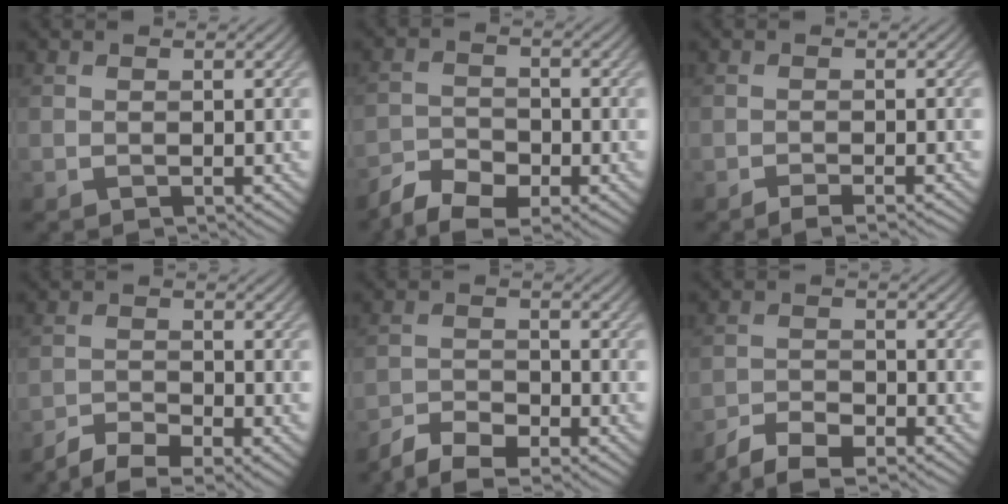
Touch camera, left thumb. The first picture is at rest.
{"total": 5.7, "force": [-4.3, 2.6, 2.8], "torque": [-0.051, -0.007, -0.085]}
{"total": 1.7, "force": [-1.3, 0.2, 1.2], "torque": [-0.014, 0.005, -0.027]}
{"total": 4.8, "force": [-3.8, 1.2, 2.7], "torque": [-0.051, -0.006, -0.069]}
{"total": 5.1, "force": [-4.0, 1.7, 2.6], "torque": [-0.047, -0.005, -0.077]}
{"total": 4.5, "force": [-3.8, 1.2, 2.2], "torque": [-0.043, -0.003, -0.076]}